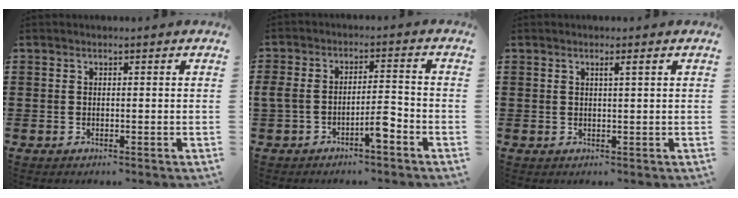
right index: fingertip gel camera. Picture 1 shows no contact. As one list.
[{"total": 5.3, "force": [-2.9, 1.8, 4.1], "torque": [-0.076, 0.011, -0.054]}, {"total": 1.2, "force": [0.5, -0.1, 1.1], "torque": [-0.021, -0.001, 0.007]}]